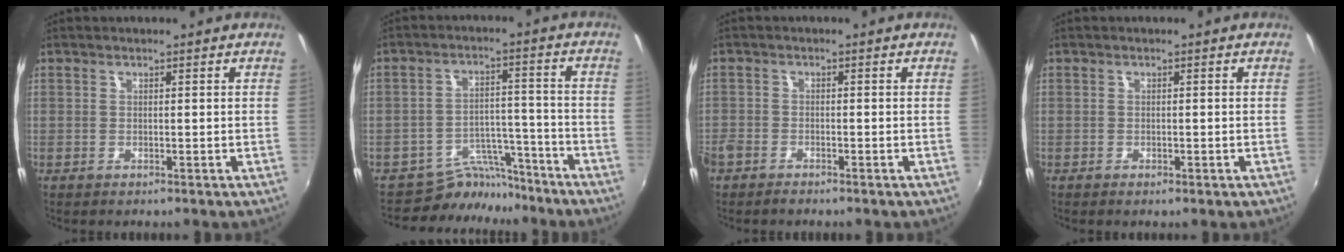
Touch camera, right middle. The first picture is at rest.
{"total": 8.0, "force": [-7.4, 3.2, -0.4], "torque": [0.002, 0.031, -0.120]}
{"total": 3.4, "force": [-2.8, 1.5, 1.2], "torque": [-0.034, -0.010, -0.056]}
{"total": 0.9, "force": [-0.6, 0.5, 0.5], "torque": [-0.009, -0.004, -0.010]}